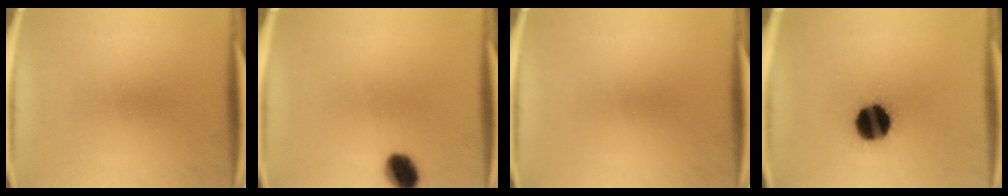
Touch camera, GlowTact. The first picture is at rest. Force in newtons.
{"total": 6.4}
{"total": 0.0}
{"total": 15.3}